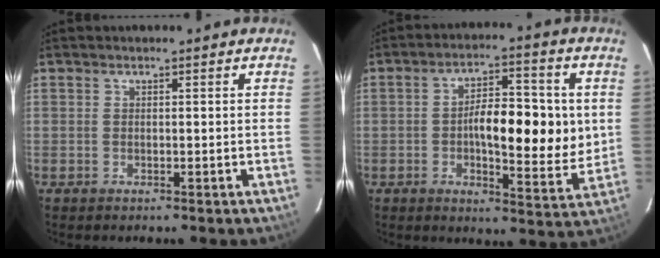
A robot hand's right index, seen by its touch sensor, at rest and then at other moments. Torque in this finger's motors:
{"motor_torque": [0.51, -0.04, 0.31, 0.09]}